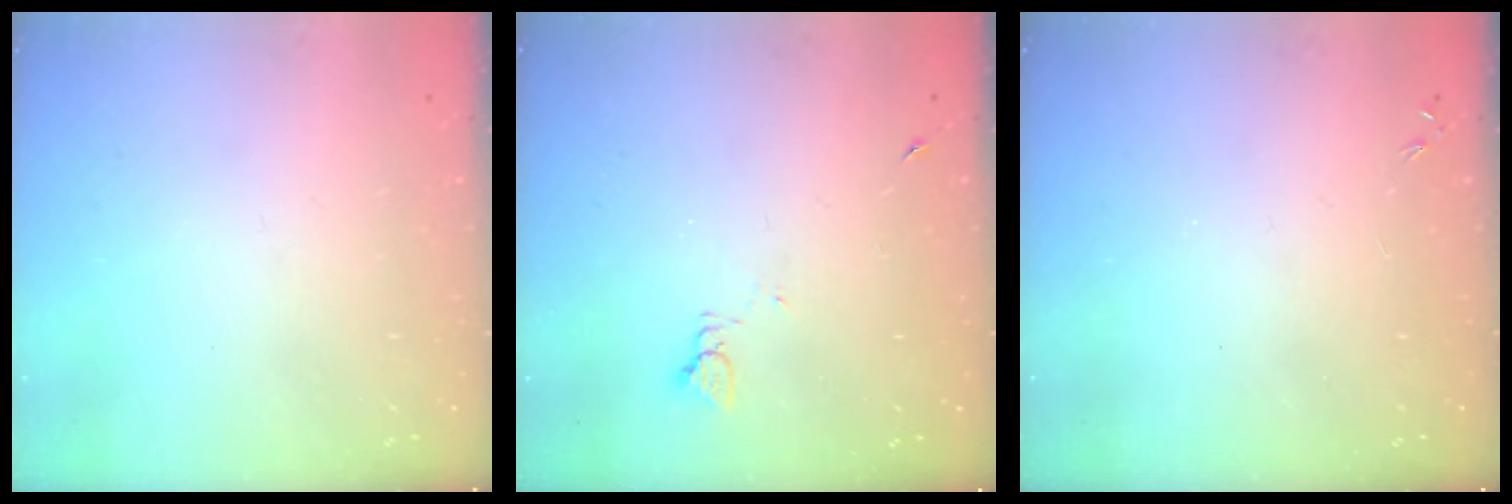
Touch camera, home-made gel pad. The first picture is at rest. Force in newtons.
{"total": 2.3, "press": 2.3, "slide": 0.3}
{"total": 0.0}